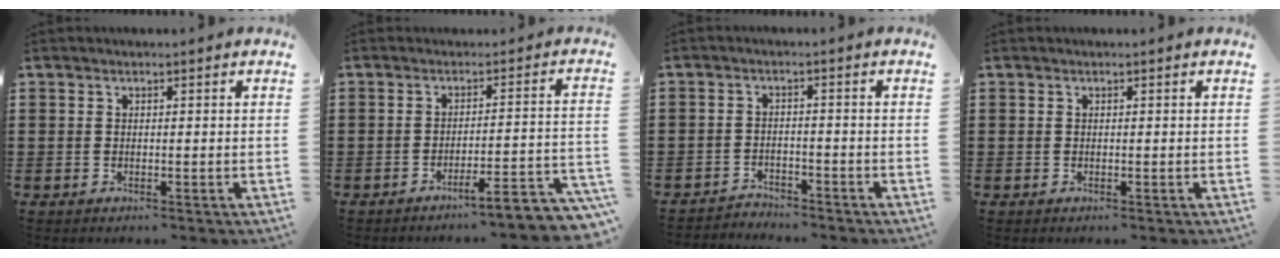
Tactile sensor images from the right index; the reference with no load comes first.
{"total": 4.2, "force": [-3.6, -0.1, 2.2], "torque": [-0.041, -0.018, -0.070]}
{"total": 2.5, "force": [-2.5, 0.4, -0.3], "torque": [-0.004, 0.003, -0.056]}
{"total": 0.0}